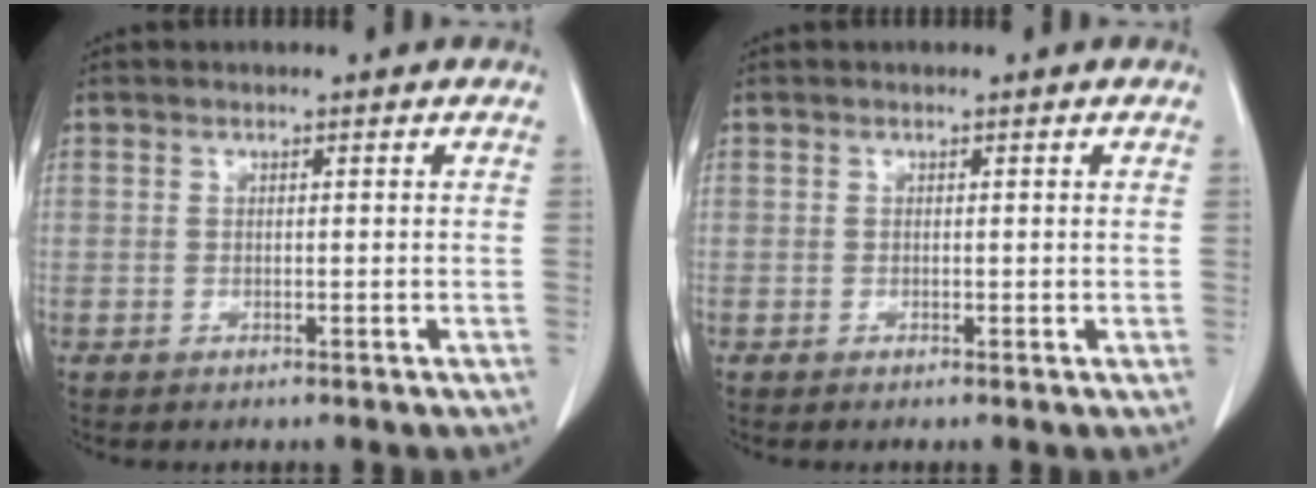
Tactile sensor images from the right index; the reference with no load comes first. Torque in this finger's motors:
{"motor_torque": [0.08, -0.07, 0.01, 0.00]}